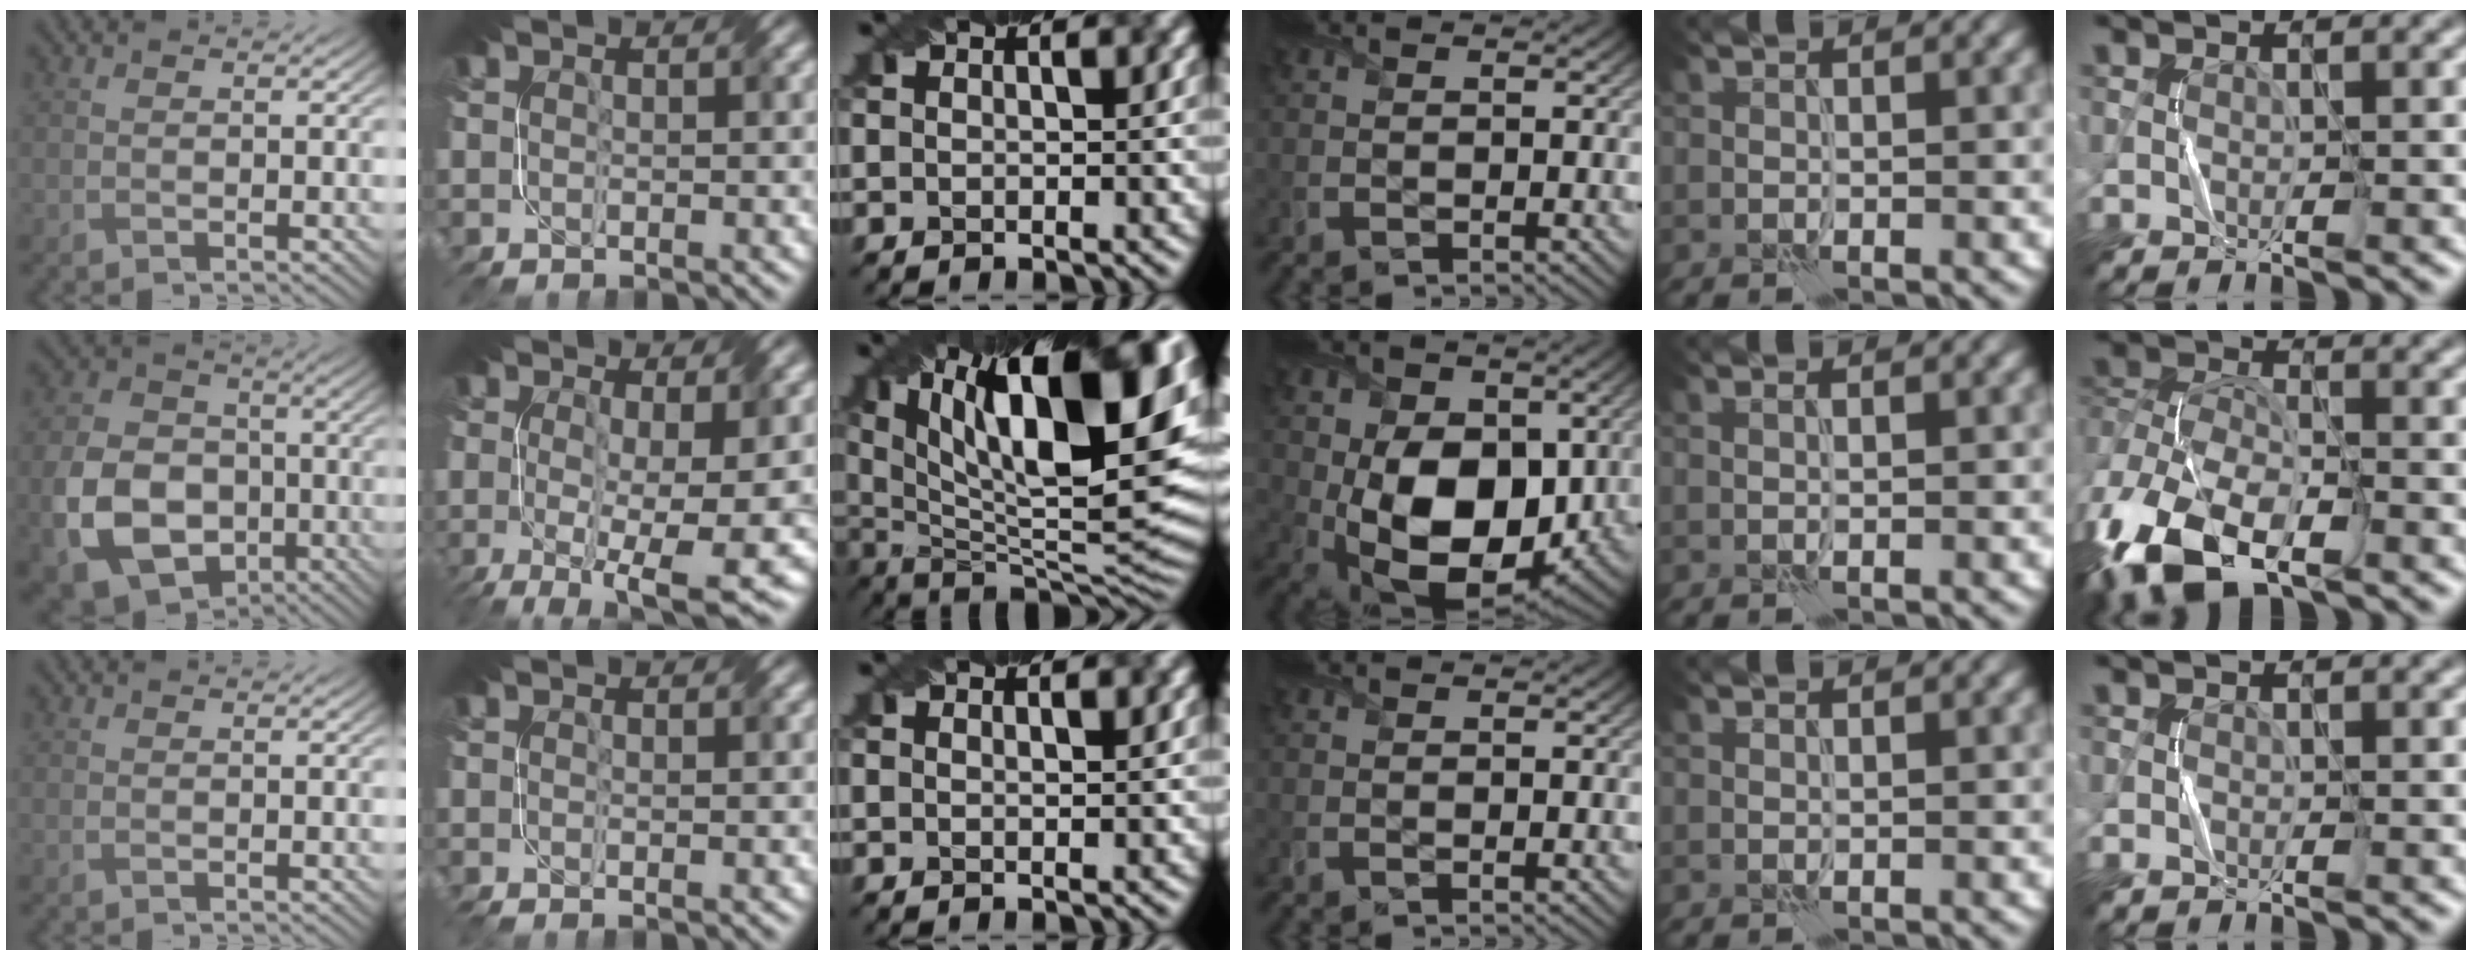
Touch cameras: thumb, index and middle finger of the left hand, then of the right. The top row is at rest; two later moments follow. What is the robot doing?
{"motion": "fold", "object": "netting"}